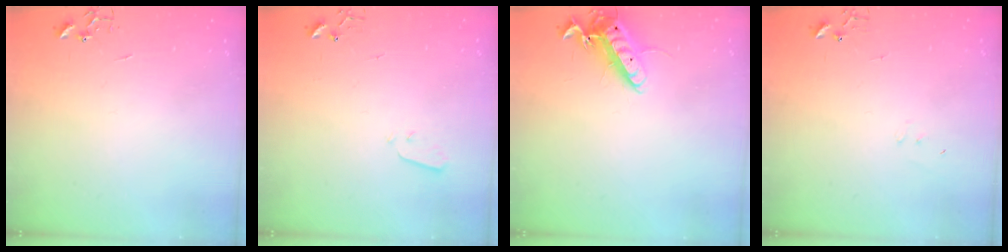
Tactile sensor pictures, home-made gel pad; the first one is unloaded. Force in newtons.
{"total": 2.8, "press": 2.7, "slide": 0.4}
{"total": 13.2, "press": 13.1, "slide": 1.2}
{"total": 4.9, "press": 4.9, "slide": 0.3}